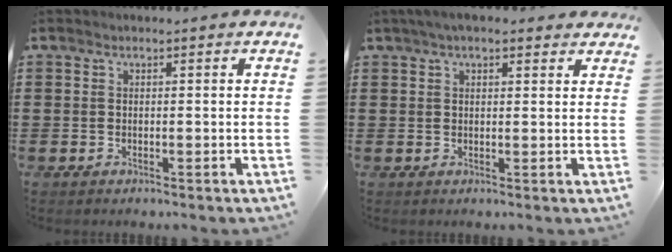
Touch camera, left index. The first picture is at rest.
{"total": 3.3, "force": [2.4, 1.1, 1.9], "torque": [-0.043, 0.007, 0.044]}